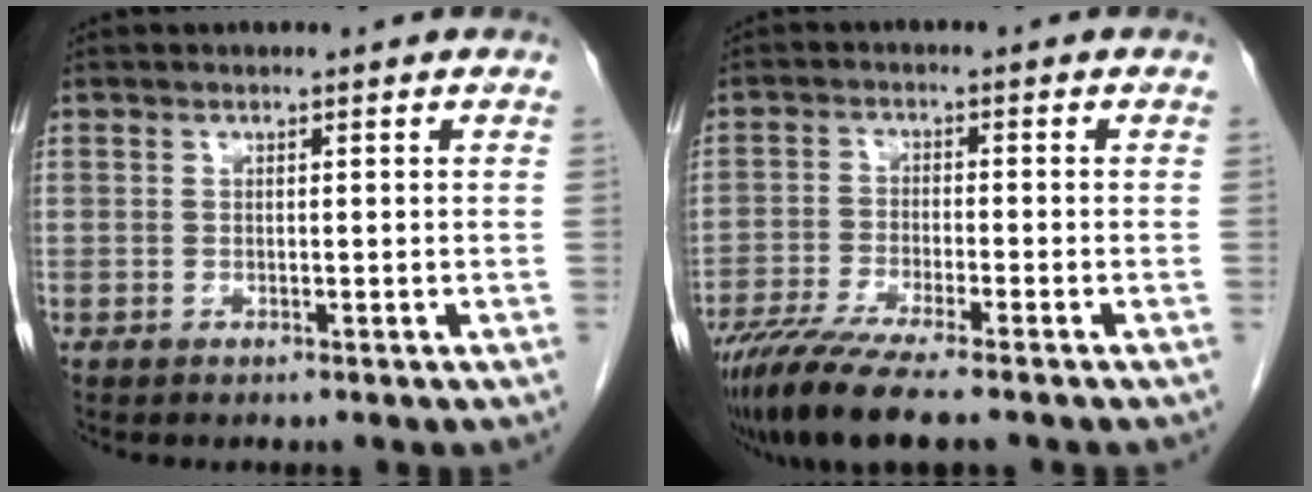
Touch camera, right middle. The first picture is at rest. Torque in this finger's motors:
{"motor_torque": [1.18, -0.96, 0.43, 0.14]}